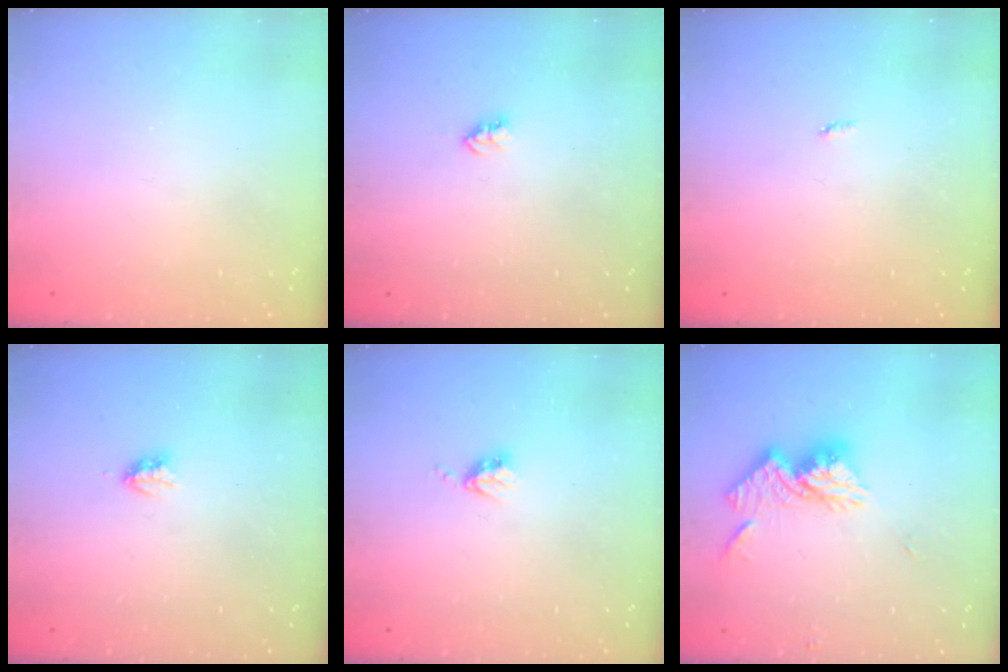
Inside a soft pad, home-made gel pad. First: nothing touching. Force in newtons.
{"total": 2.7, "press": 2.7, "slide": 0.4}
{"total": 2.1, "press": 2.1, "slide": 0.4}
{"total": 2.9, "press": 2.9, "slide": 0.5}
{"total": 3.6, "press": 3.6, "slide": 0.4}
{"total": 12.6, "press": 12.6, "slide": 1.1}